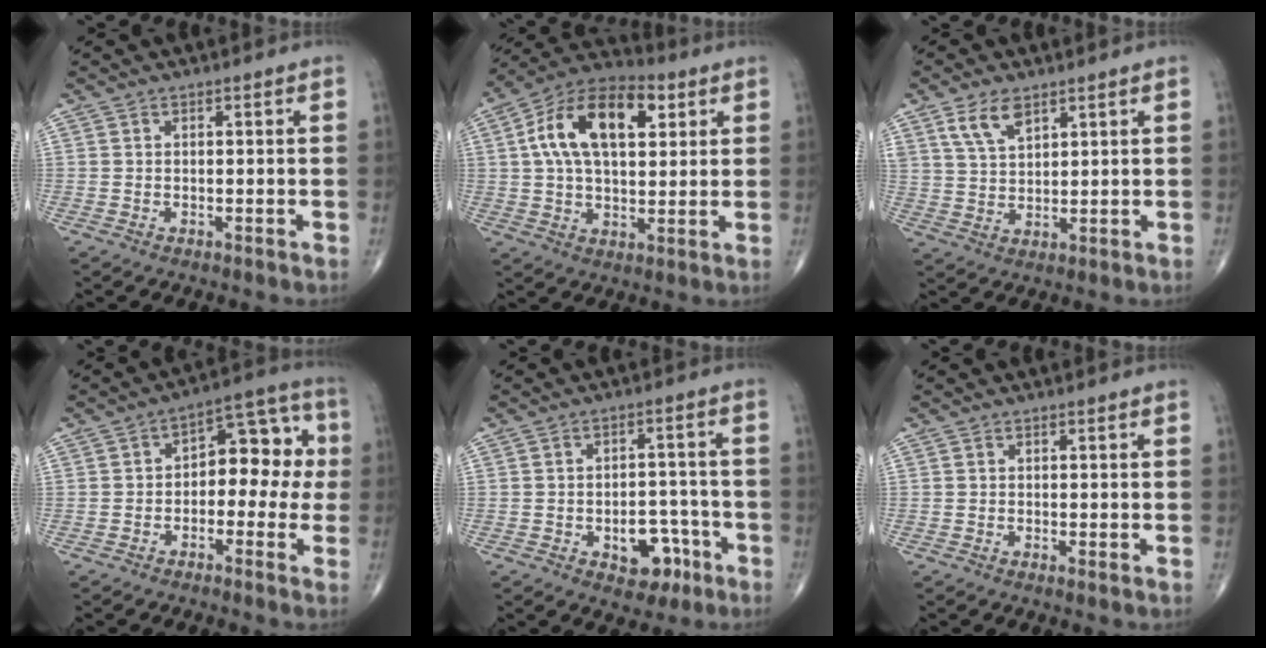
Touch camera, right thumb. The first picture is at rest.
{"total": 17.7, "force": [5.1, 9.8, 13.9], "torque": [-0.221, 0.014, 0.078]}
{"total": 6.2, "force": [3.8, 3.1, 3.8], "torque": [-0.066, -0.018, 0.079]}
{"total": 11.4, "force": [-0.4, 7.0, 9.0], "torque": [-0.073, 0.049, -0.018]}
{"total": 8.2, "force": [-3.7, 5.2, 5.1], "torque": [-0.036, 0.034, -0.045]}
{"total": 0.7, "force": [-0.1, 0.1, 0.7], "torque": [-0.016, -0.004, -0.004]}